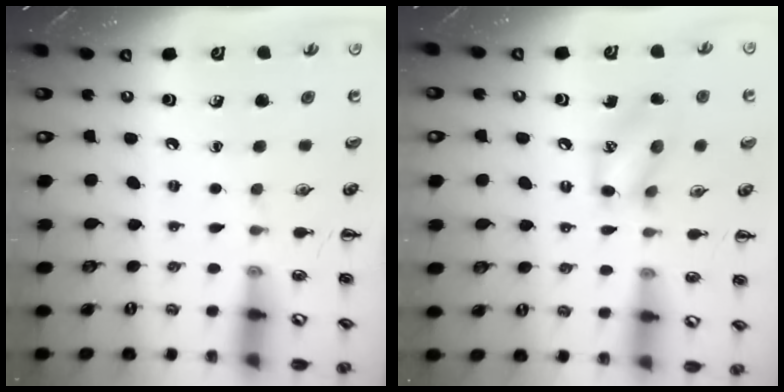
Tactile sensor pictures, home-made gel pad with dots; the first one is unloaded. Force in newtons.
{"total": 11.4, "press": 11.2, "slide": 1.8}